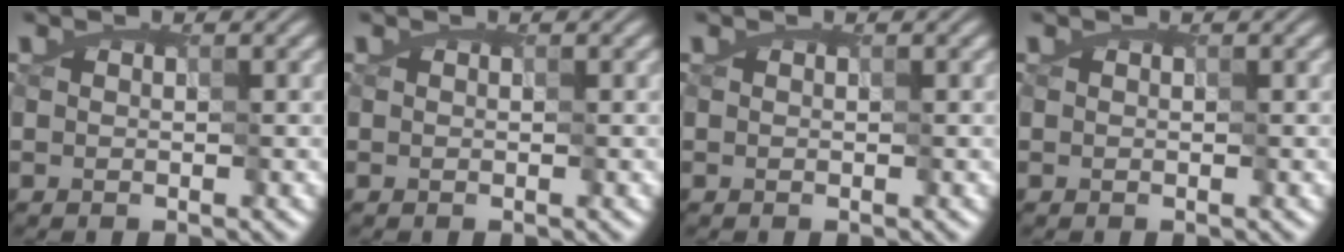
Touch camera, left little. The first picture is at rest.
{"total": 0.0}
{"total": 0.0}
{"total": 0.0}